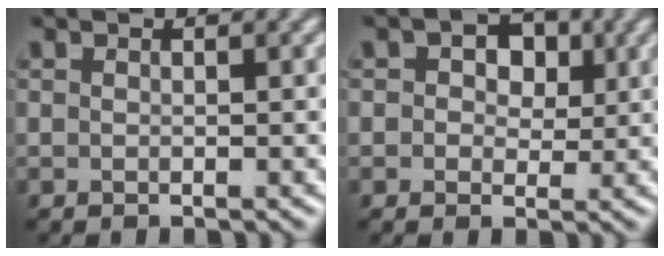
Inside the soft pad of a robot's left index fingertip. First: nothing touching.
{"total": 4.1, "force": [1.3, 3.0, 2.6], "torque": [-0.022, 0.008, -0.005]}